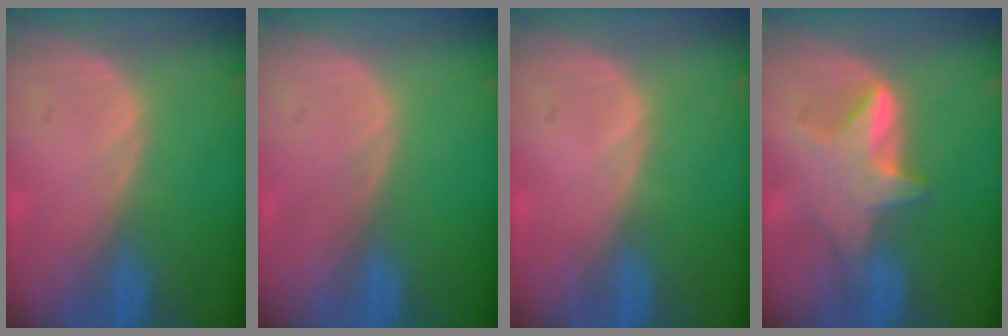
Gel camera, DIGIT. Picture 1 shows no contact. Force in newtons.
{"total": 0.0}
{"total": 0.5, "press": 0.1, "slide": 0.5}
{"total": 6.1, "press": 5.7, "slide": 2.2}